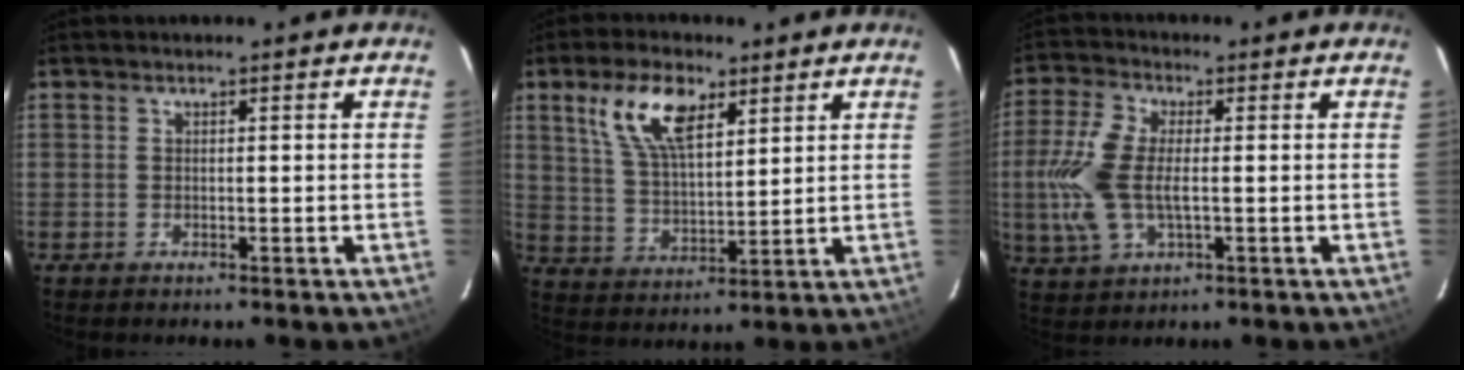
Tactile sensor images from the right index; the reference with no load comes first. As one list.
[{"total": 11.0, "force": [5.8, 5.0, 7.9], "torque": [-0.153, 0.018, 0.116]}, {"total": 10.7, "force": [-0.8, 5.1, 9.3], "torque": [-0.214, 0.004, -0.017]}]